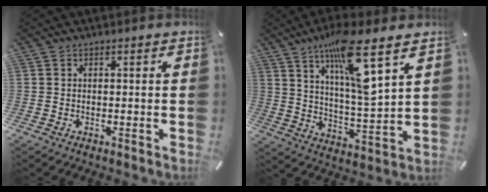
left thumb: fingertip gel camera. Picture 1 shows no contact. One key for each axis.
{"total": 15.4, "fx": 9.5, "fy": 2.6, "fz": 11.9, "tx": -0.217, "ty": -0.052, "tz": 0.150}